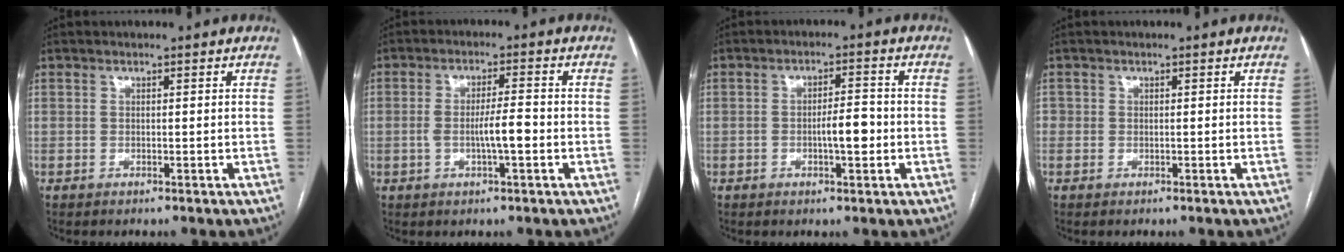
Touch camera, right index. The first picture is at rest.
{"total": 4.9, "force": [-1.1, 0.6, 4.7], "torque": [-0.085, 0.004, -0.018]}
{"total": 4.6, "force": [-1.0, 1.1, 4.3], "torque": [-0.070, 0.005, -0.014]}
{"total": 0.8, "force": [-0.1, 0.8, 0.3], "torque": [-0.004, 0.006, -0.002]}